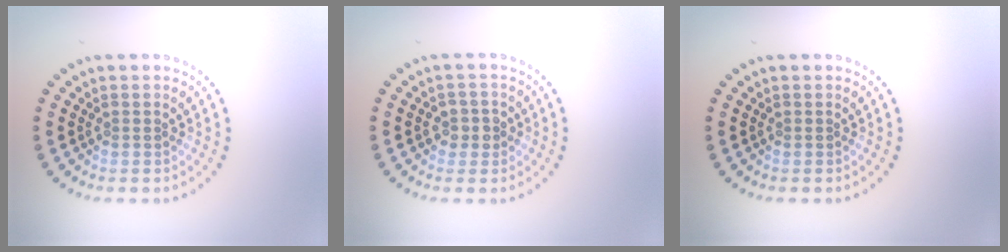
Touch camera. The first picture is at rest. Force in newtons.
{"total": 1.8, "press": 1.8, "slide": 0.2}
{"total": 0.0}